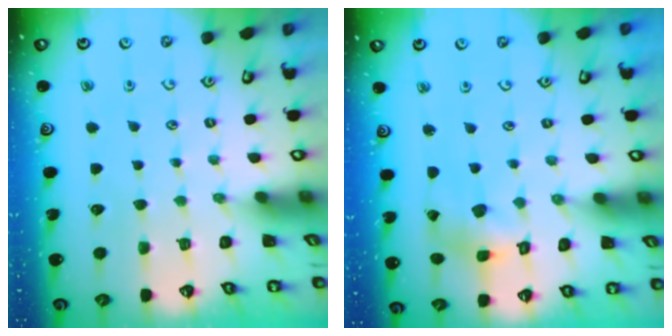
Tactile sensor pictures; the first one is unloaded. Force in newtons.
{"total": 5.9, "press": 5.9, "slide": 0.5}